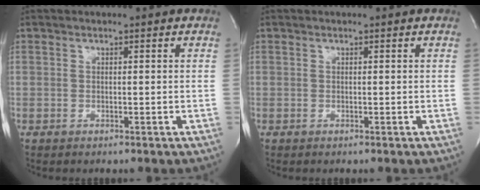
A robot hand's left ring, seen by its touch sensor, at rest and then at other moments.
{"total": 0.0}